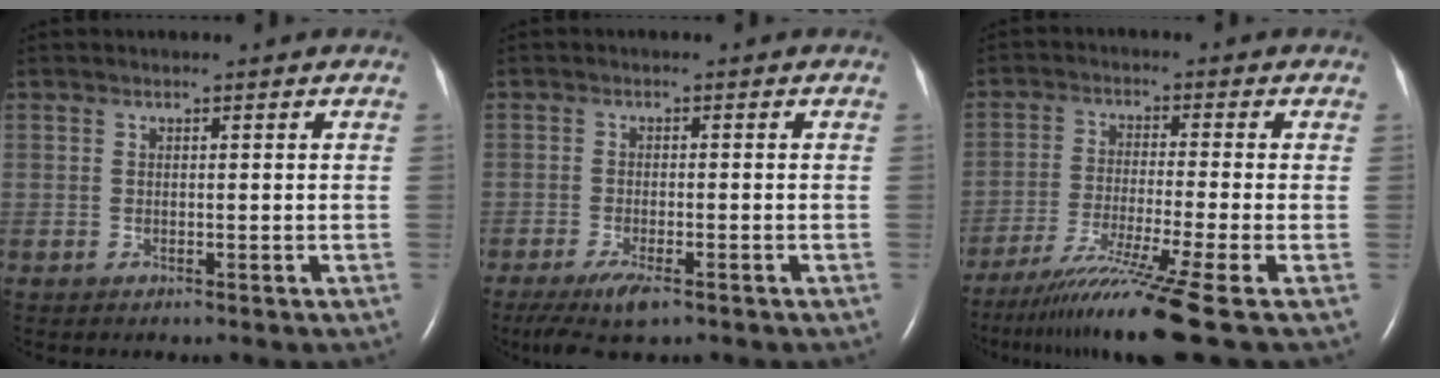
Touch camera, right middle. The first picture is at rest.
{"total": 5.5, "force": [-3.7, 1.3, 3.9], "torque": [-0.076, -0.015, -0.062]}
{"total": 13.7, "force": [-10.2, -3.2, 8.5], "torque": [-0.150, -0.054, -0.167]}